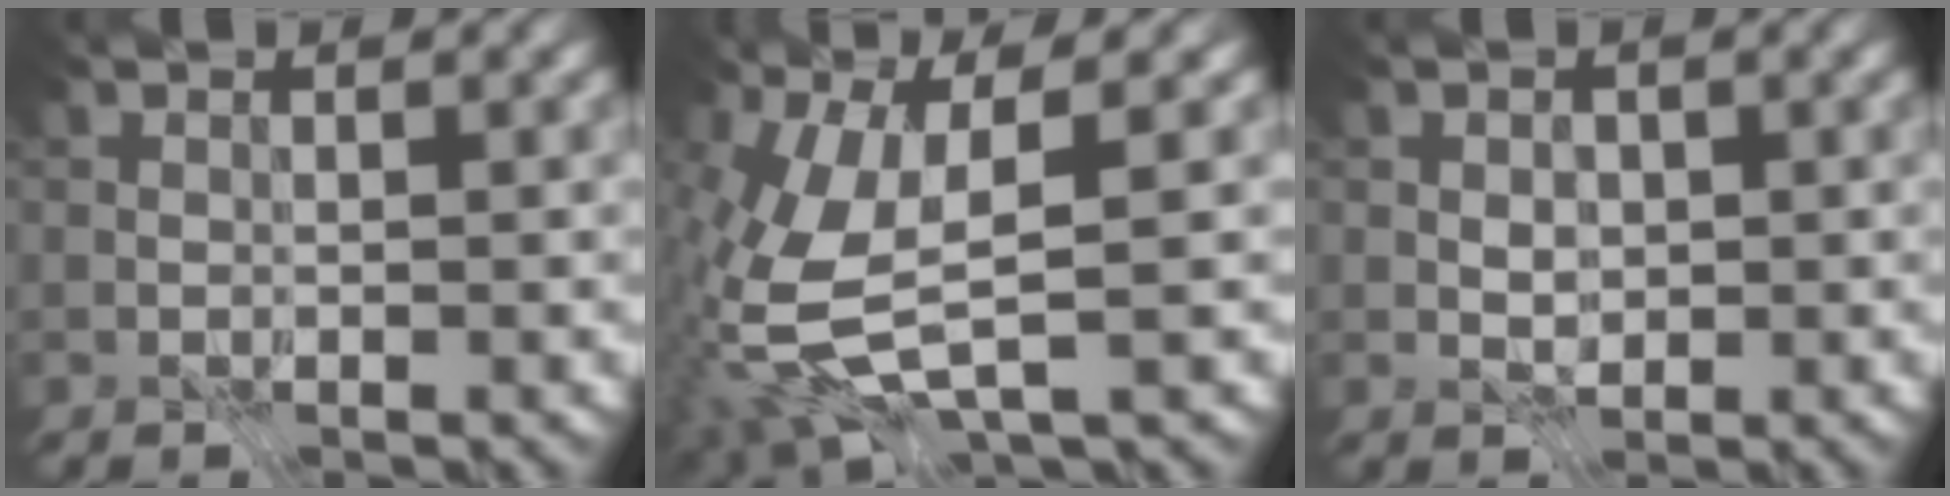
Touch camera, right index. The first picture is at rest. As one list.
[{"total": 8.8, "force": [-2.4, 3.6, 7.7], "torque": [-0.194, -0.019, -0.046]}, {"total": 1.5, "force": [0.0, 1.1, 0.9], "torque": [-0.020, -0.002, 0.003]}]